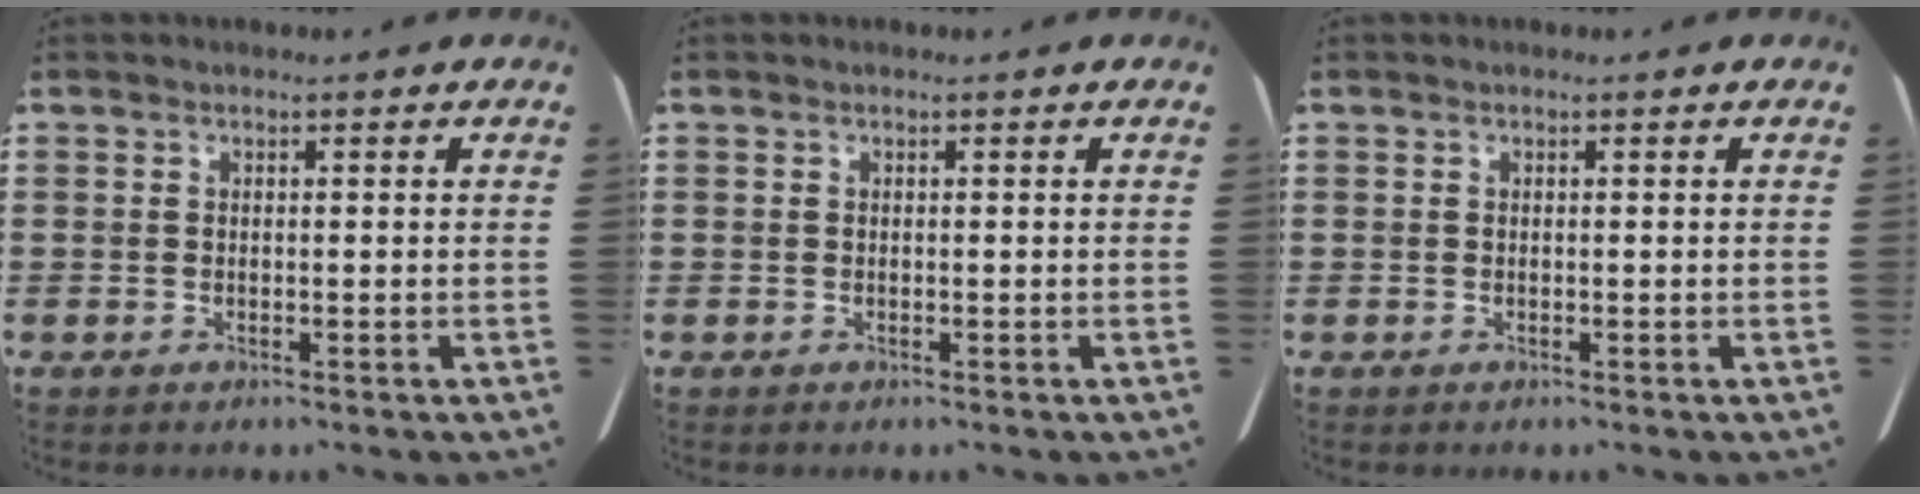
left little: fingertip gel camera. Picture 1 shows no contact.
{"total": 0.0}
{"total": 0.0}